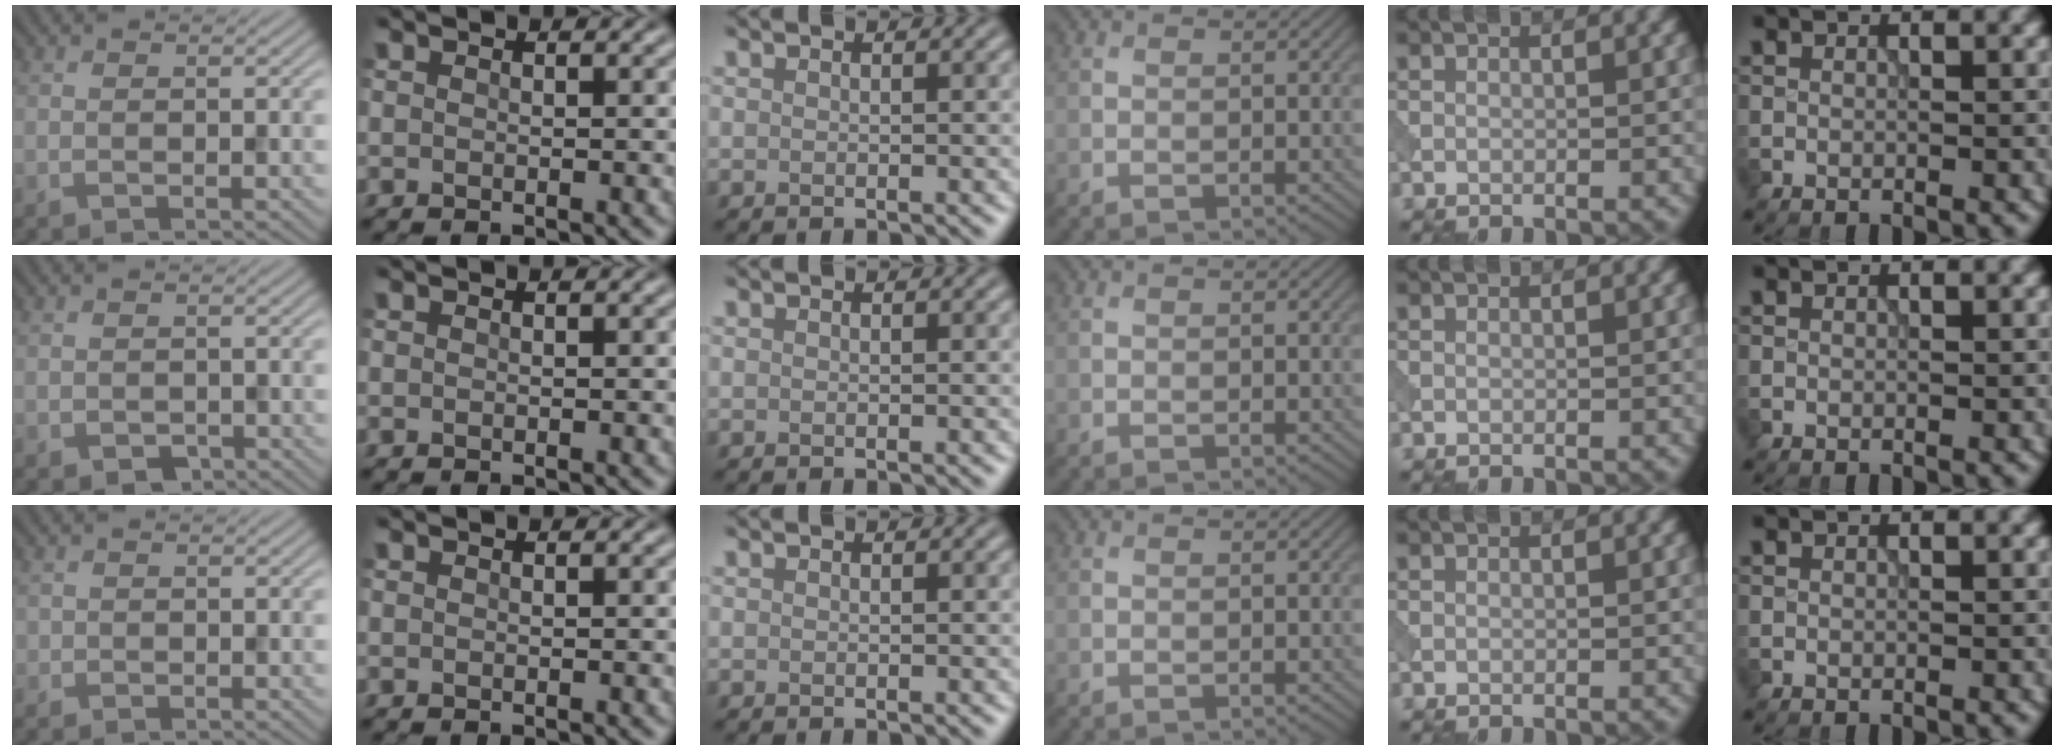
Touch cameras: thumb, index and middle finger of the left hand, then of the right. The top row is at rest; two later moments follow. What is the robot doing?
{"motion": "open", "object": "sandwich press"}